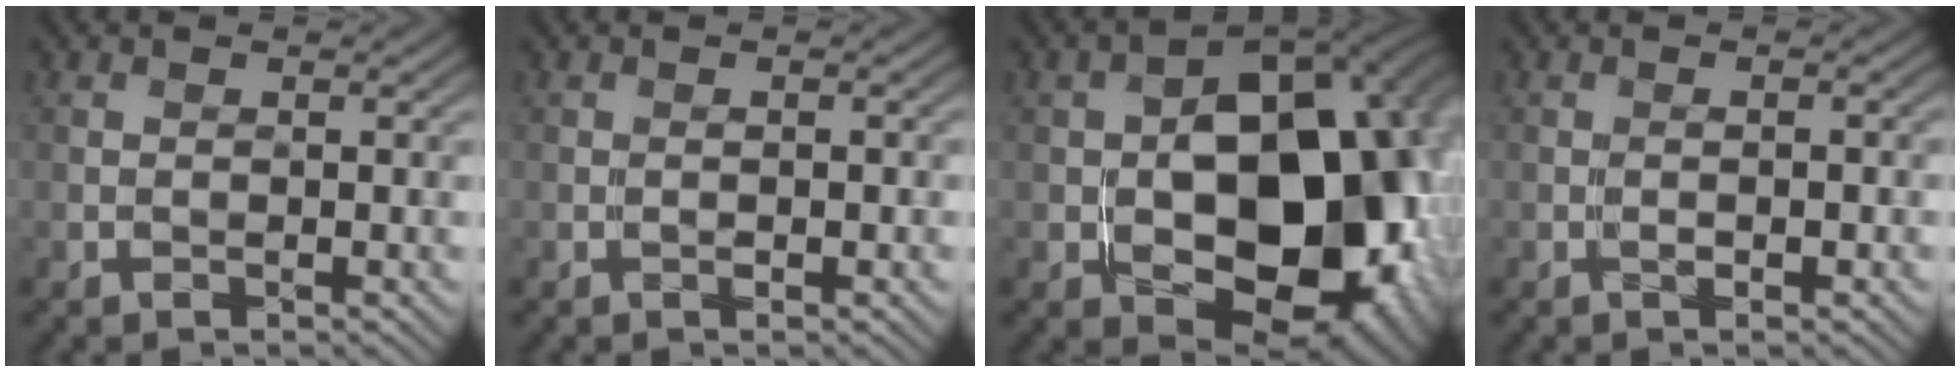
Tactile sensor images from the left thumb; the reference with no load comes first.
{"total": 0.5, "force": [-0.2, 0.1, 0.5], "torque": [-0.007, 0.001, -0.003]}
{"total": 19.3, "force": [-2.2, 12.4, 14.6], "torque": [-0.169, -0.026, -0.020]}
{"total": 0.8, "force": [-0.3, 0.0, 0.7], "torque": [-0.013, 0.001, -0.005]}